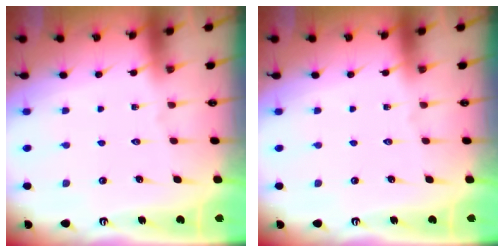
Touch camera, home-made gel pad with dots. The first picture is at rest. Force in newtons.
{"total": 0.0}